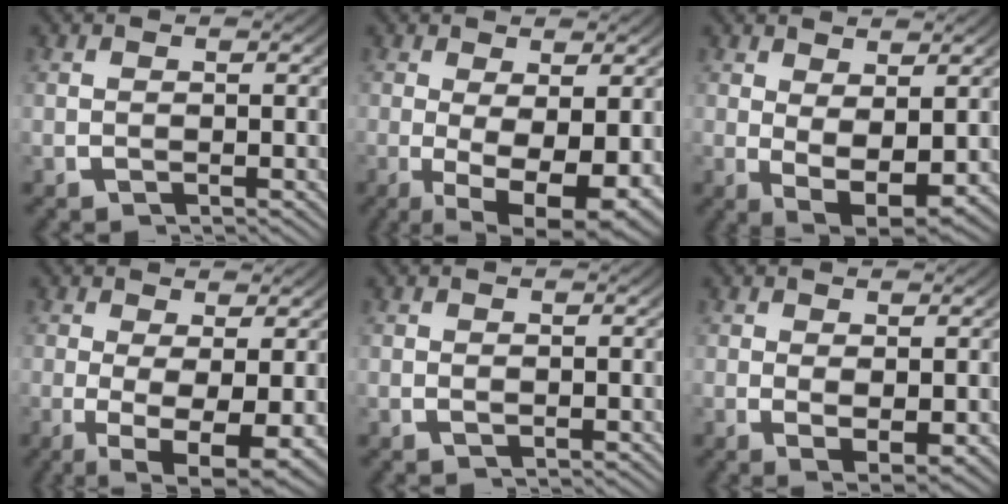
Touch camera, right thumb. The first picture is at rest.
{"total": 8.8, "force": [-2.6, 4.4, 7.1], "torque": [-0.119, -0.044, -0.026]}
{"total": 6.1, "force": [-0.7, 3.9, 4.7], "torque": [-0.082, -0.028, -0.003]}
{"total": 7.9, "force": [-2.3, 3.6, 6.6], "torque": [-0.114, -0.038, -0.024]}
{"total": 0.0}
{"total": 3.2, "force": [-0.4, 2.1, 2.4], "torque": [-0.043, -0.016, 0.000]}